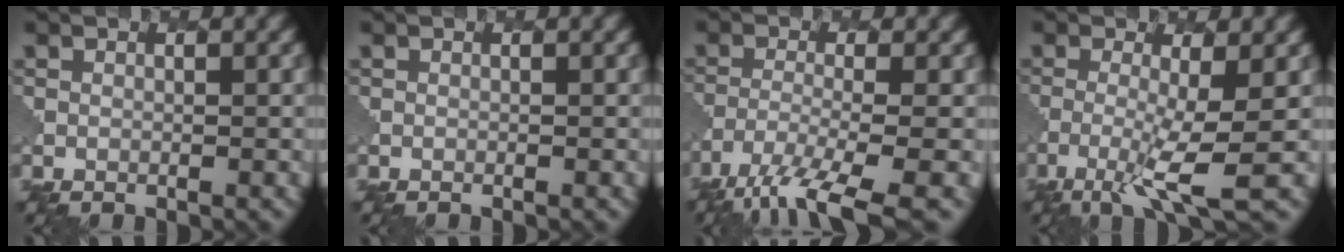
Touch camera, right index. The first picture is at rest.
{"total": 0.0}
{"total": 7.2, "force": [-5.0, 1.7, 5.0], "torque": [-0.089, -0.015, -0.092]}
{"total": 4.9, "force": [-1.7, 0.7, 4.5], "torque": [-0.091, -0.008, -0.039]}